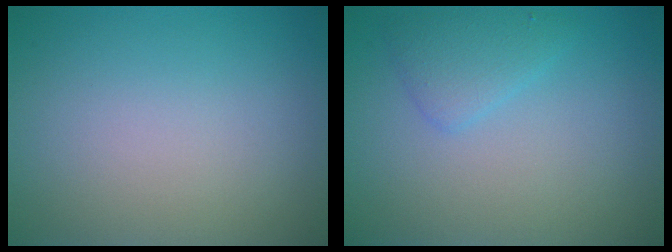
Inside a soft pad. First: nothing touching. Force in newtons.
{"total": 2.0, "press": 2.0, "slide": 0.1}